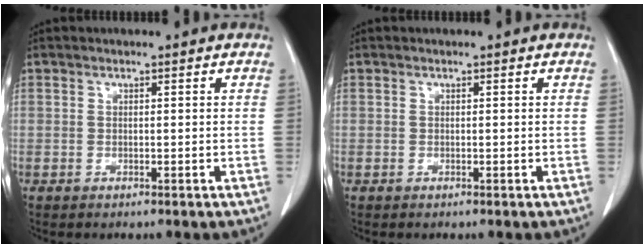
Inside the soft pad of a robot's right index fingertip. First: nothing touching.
{"total": 0.0}